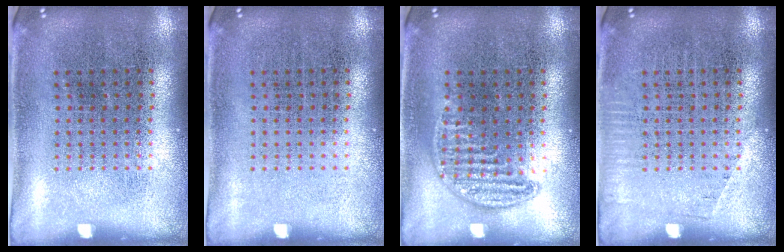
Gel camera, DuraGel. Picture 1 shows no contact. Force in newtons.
{"total": 0.0}
{"total": 0.9, "press": 0.9, "slide": 0.2}
{"total": 0.7, "press": 0.7, "slide": 0.2}